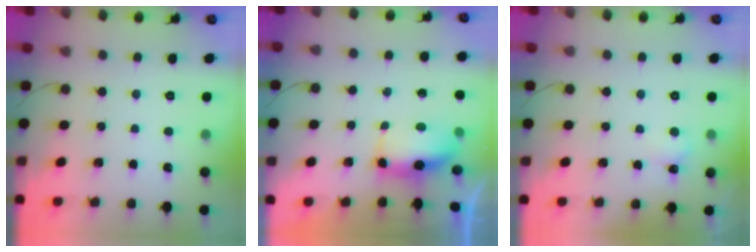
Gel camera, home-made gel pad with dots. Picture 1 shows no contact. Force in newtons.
{"total": 6.4, "press": 6.3, "slide": 0.7}
{"total": 3.2, "press": 3.2, "slide": 0.7}